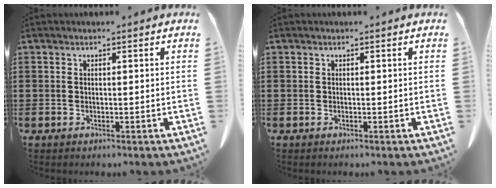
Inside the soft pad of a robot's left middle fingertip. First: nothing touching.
{"total": 0.0}